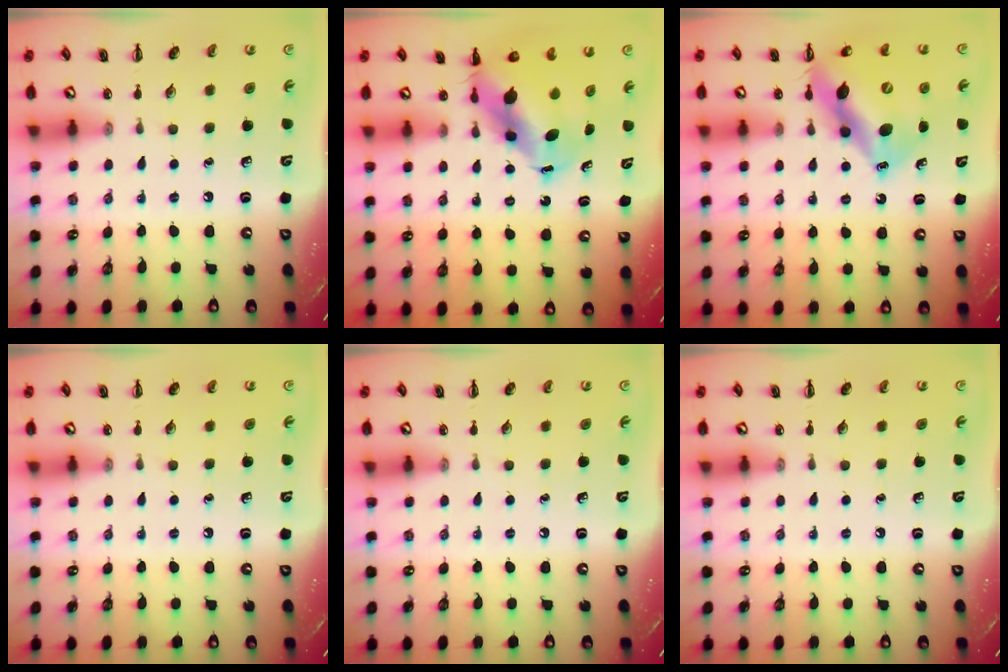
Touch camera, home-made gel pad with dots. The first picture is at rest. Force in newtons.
{"total": 9.5, "press": 9.1, "slide": 2.7}
{"total": 15.1, "press": 14.4, "slide": 4.5}
{"total": 0.0}
{"total": 0.0}
{"total": 0.0}